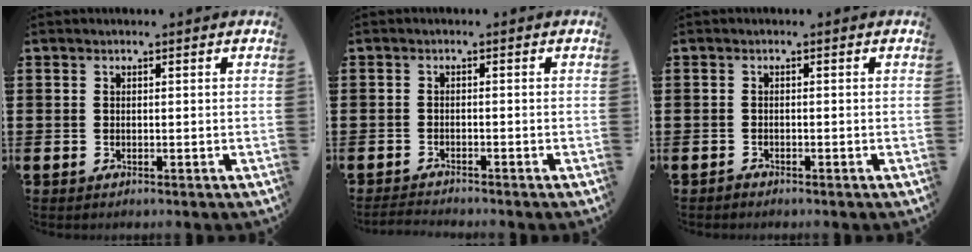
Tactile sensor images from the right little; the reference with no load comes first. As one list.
[{"total": 1.3, "force": [-1.3, 0.0, 0.2], "torque": [-0.006, 0.002, -0.026]}, {"total": 0.6, "force": [-0.6, 0.2, 0.0], "torque": [-0.002, -0.001, -0.012]}]